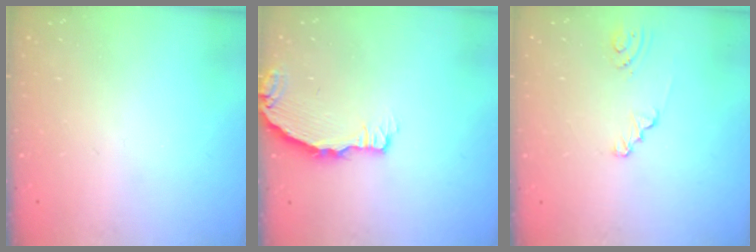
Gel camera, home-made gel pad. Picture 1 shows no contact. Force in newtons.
{"total": 5.0, "press": 5.0, "slide": 0.2}
{"total": 1.9, "press": 1.9, "slide": 0.3}